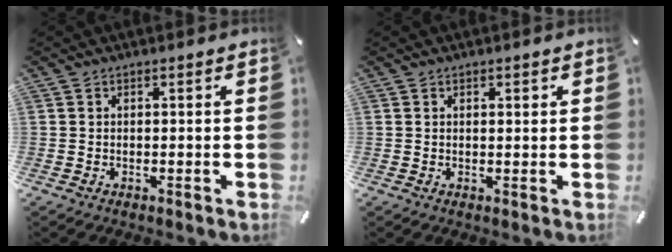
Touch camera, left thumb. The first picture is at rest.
{"total": 0.8, "force": [0.5, 0.4, 0.5], "torque": [-0.009, 0.001, 0.009]}